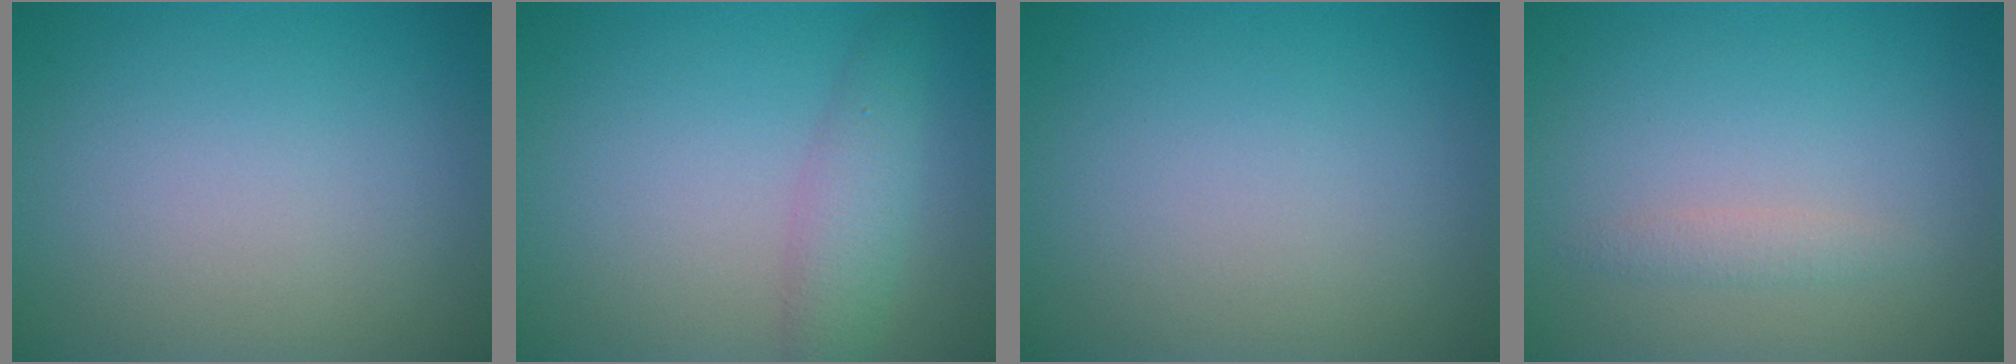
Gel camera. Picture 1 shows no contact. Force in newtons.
{"total": 2.9, "press": 2.9, "slide": 0.1}
{"total": 0.0}
{"total": 1.1, "press": 1.1, "slide": 0.0}